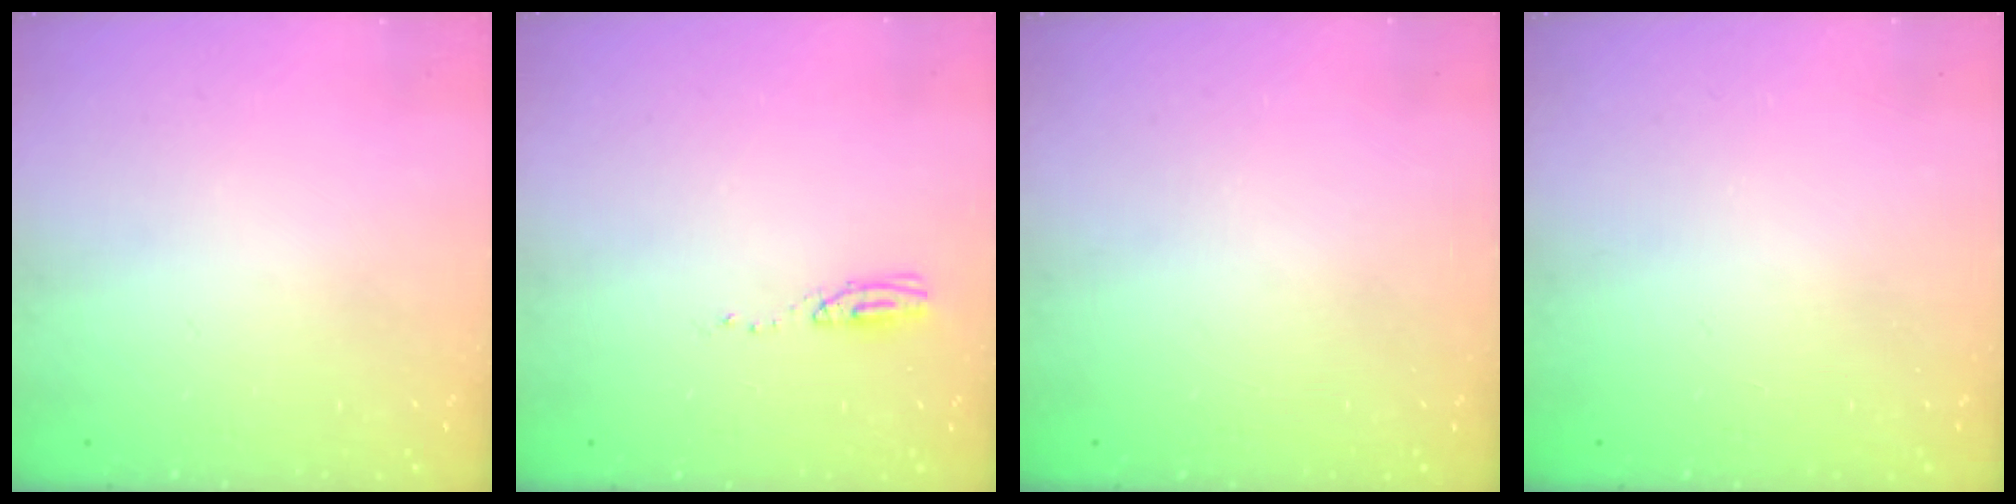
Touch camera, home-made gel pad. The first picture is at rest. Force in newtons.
{"total": 3.9, "press": 3.7, "slide": 1.2}
{"total": 0.0}
{"total": 0.0}